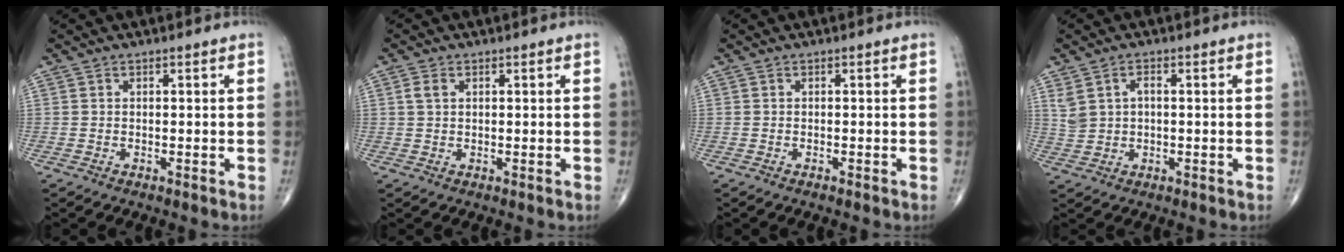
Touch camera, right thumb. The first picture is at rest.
{"total": 1.7, "force": [0.5, 1.2, 1.2], "torque": [-0.026, 0.006, 0.011]}
{"total": 0.5, "force": [-0.4, 0.1, 0.3], "torque": [-0.008, 0.000, -0.006]}
{"total": 4.2, "force": [1.0, 2.8, 3.0], "torque": [-0.055, 0.005, 0.025]}